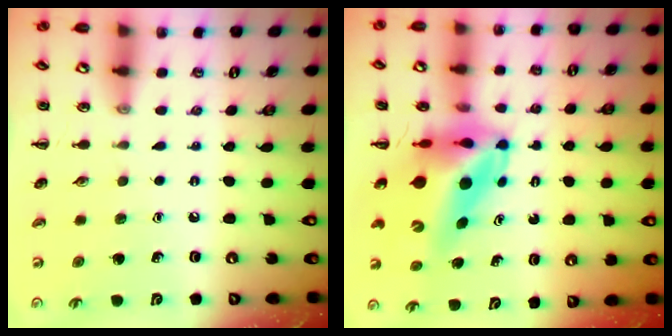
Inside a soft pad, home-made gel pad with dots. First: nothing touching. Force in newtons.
{"total": 10.4, "press": 10.0, "slide": 3.0}